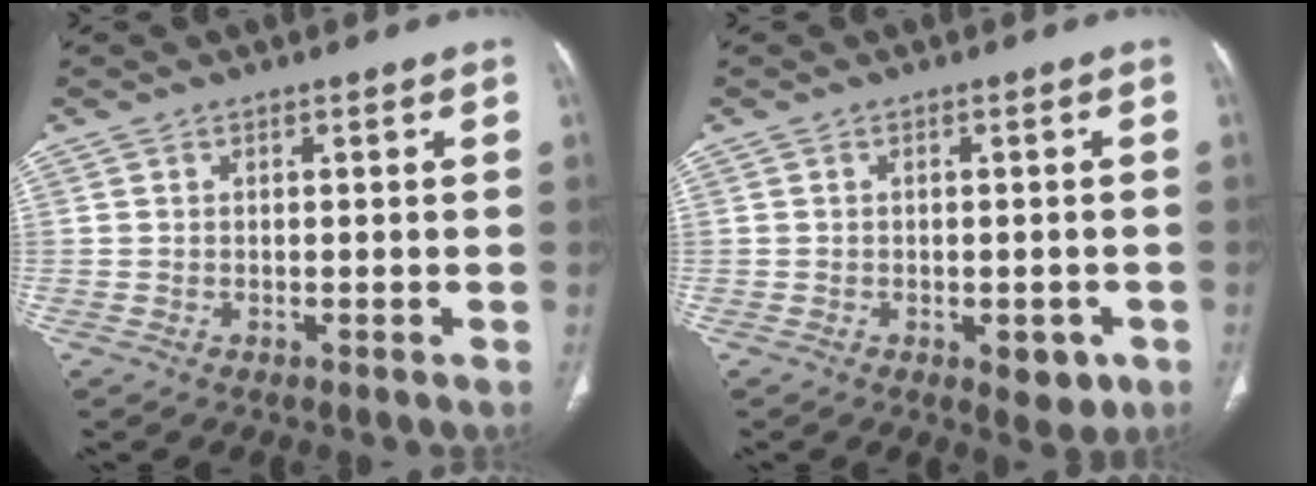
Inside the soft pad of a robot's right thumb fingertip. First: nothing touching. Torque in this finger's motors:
{"motor_torque": [0.78, 0.85, -0.15, 0.06, 0.01]}